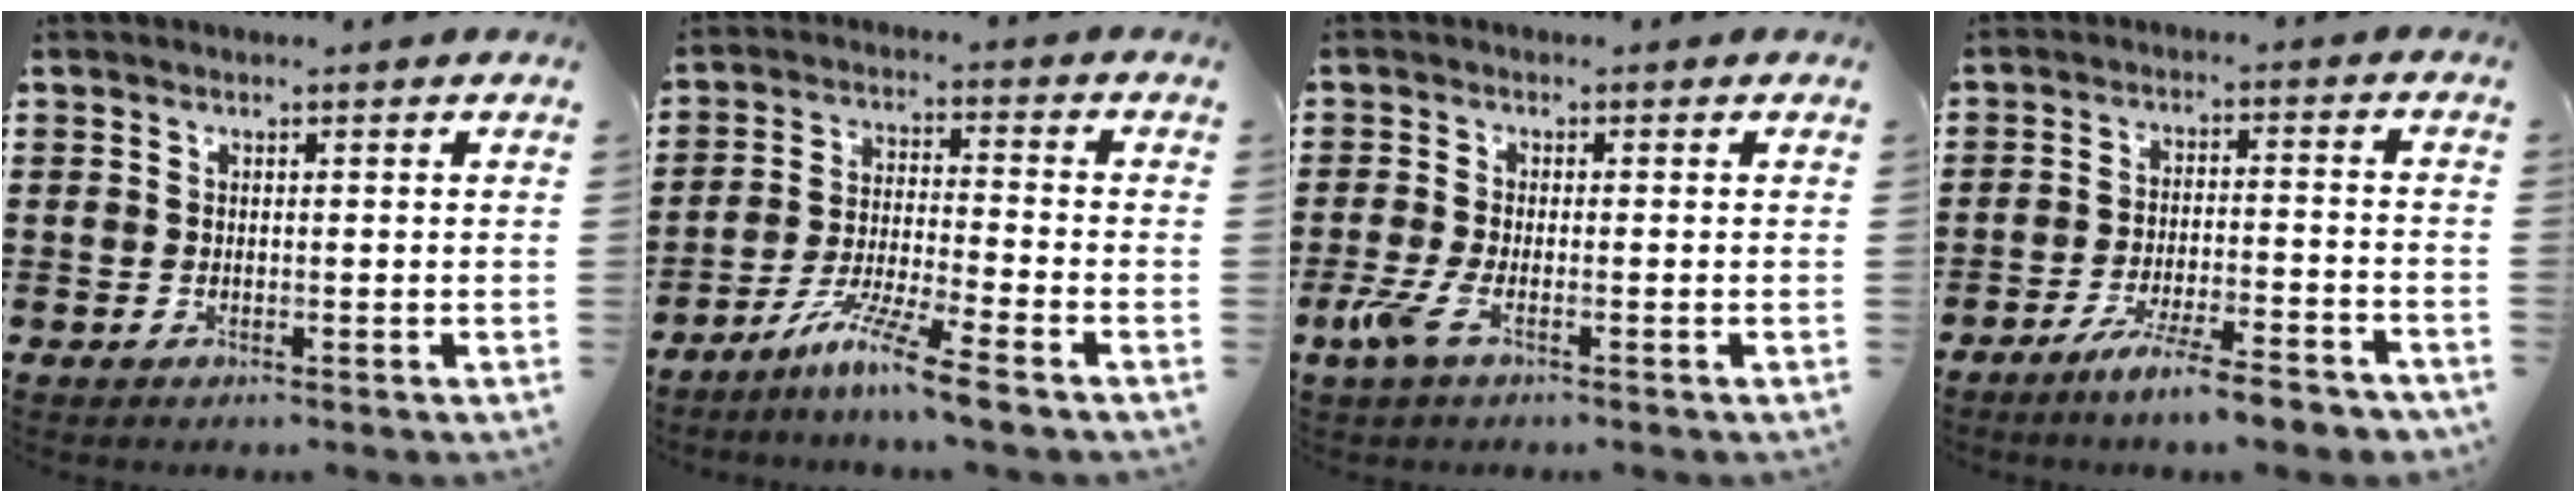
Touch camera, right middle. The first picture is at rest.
{"total": 8.0, "force": [-6.4, -0.4, 4.7], "torque": [-0.095, -0.012, -0.125]}
{"total": 3.8, "force": [-1.9, 0.9, 3.2], "torque": [-0.087, -0.015, -0.041]}
{"total": 6.9, "force": [-5.9, 0.0, 3.6], "torque": [-0.067, -0.011, -0.109]}